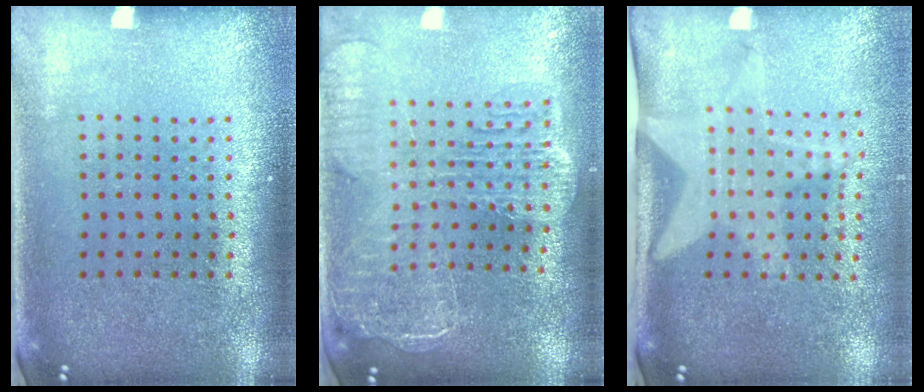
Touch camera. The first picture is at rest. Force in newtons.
{"total": 2.7, "press": 2.3, "slide": 1.4}
{"total": 2.1, "press": 1.5, "slide": 1.4}